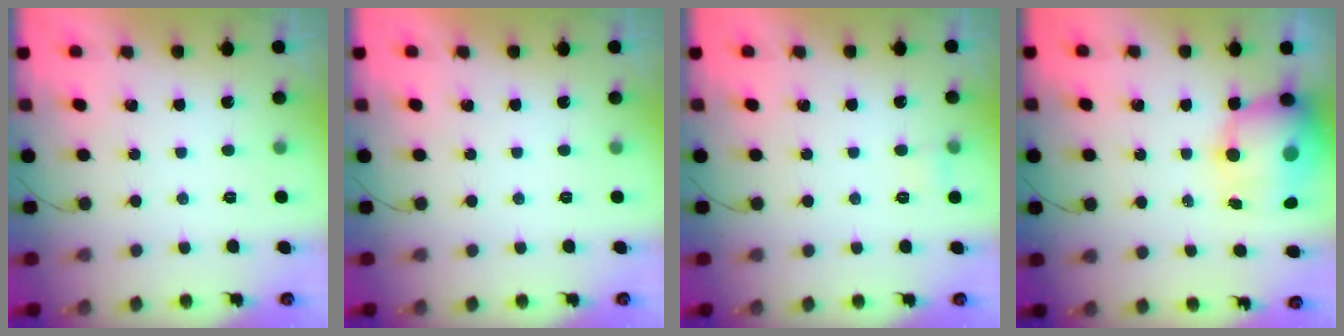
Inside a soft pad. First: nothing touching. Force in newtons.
{"total": 0.0}
{"total": 7.5, "press": 3.4, "slide": 6.7}
{"total": 14.5, "press": 14.1, "slide": 3.4}